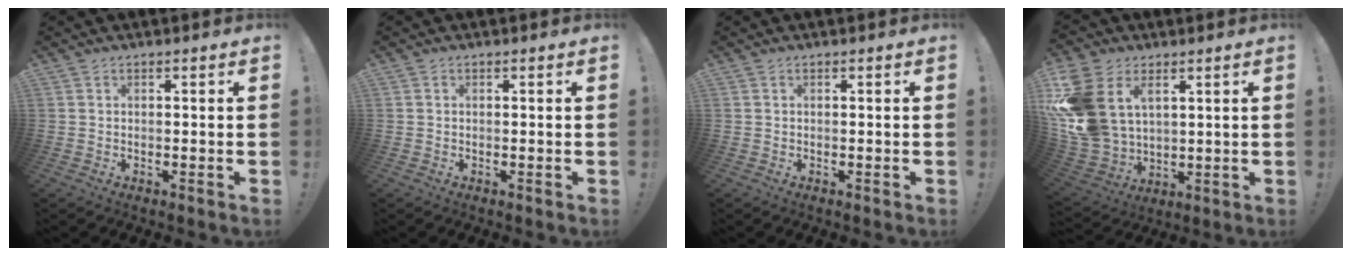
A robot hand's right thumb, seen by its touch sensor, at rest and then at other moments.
{"total": 0.0}
{"total": 0.0}
{"total": 17.2, "force": [5.6, 12.6, 10.2], "torque": [-0.219, -0.024, 0.107]}